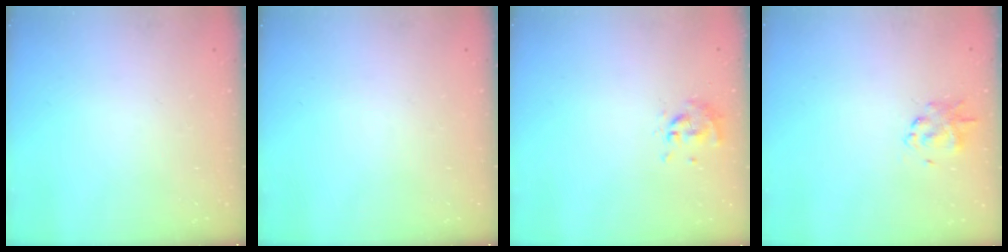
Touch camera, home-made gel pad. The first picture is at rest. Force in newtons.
{"total": 0.0}
{"total": 0.0}
{"total": 1.9, "press": 1.8, "slide": 0.6}